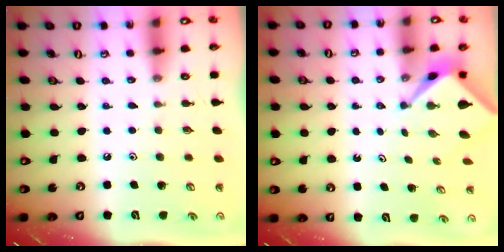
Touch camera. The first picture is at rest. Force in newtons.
{"total": 2.3, "press": 2.3, "slide": 0.3}